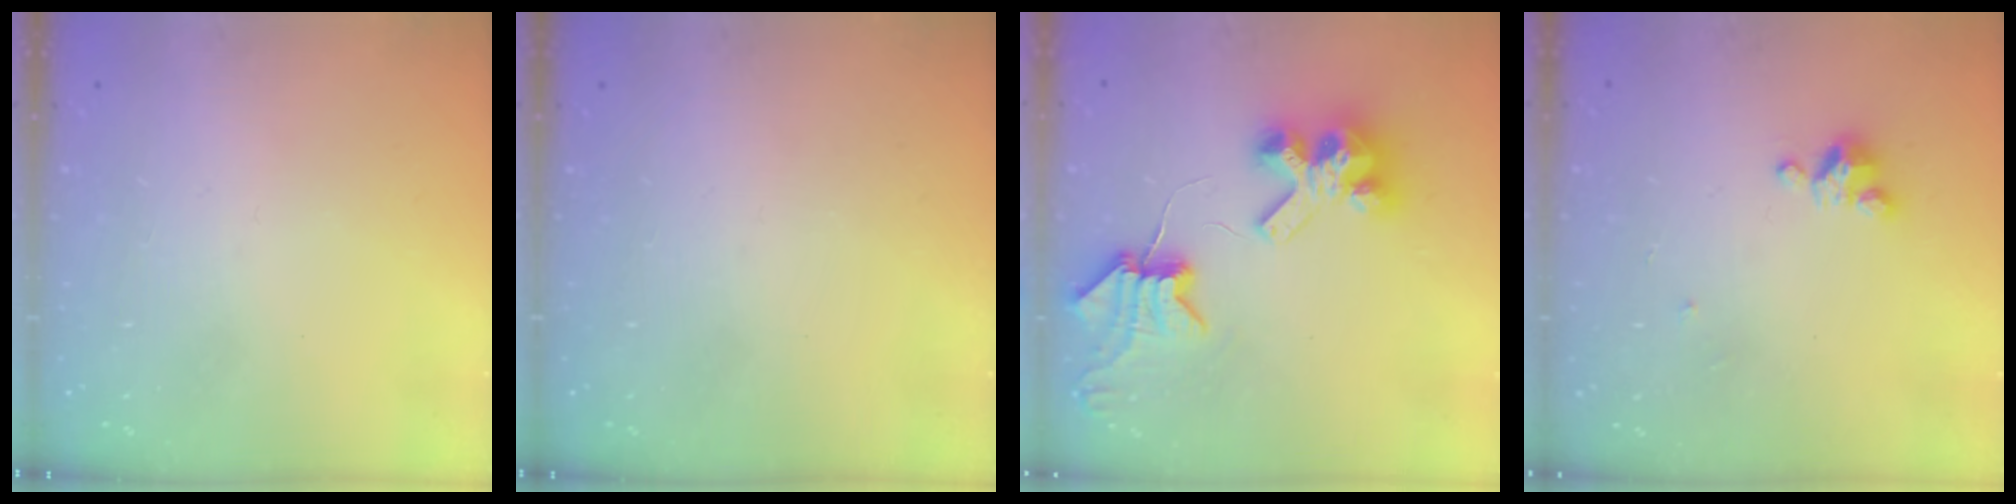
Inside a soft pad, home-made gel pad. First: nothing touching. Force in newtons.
{"total": 0.0}
{"total": 8.8, "press": 8.7, "slide": 1.2}
{"total": 2.9, "press": 2.9, "slide": 0.3}